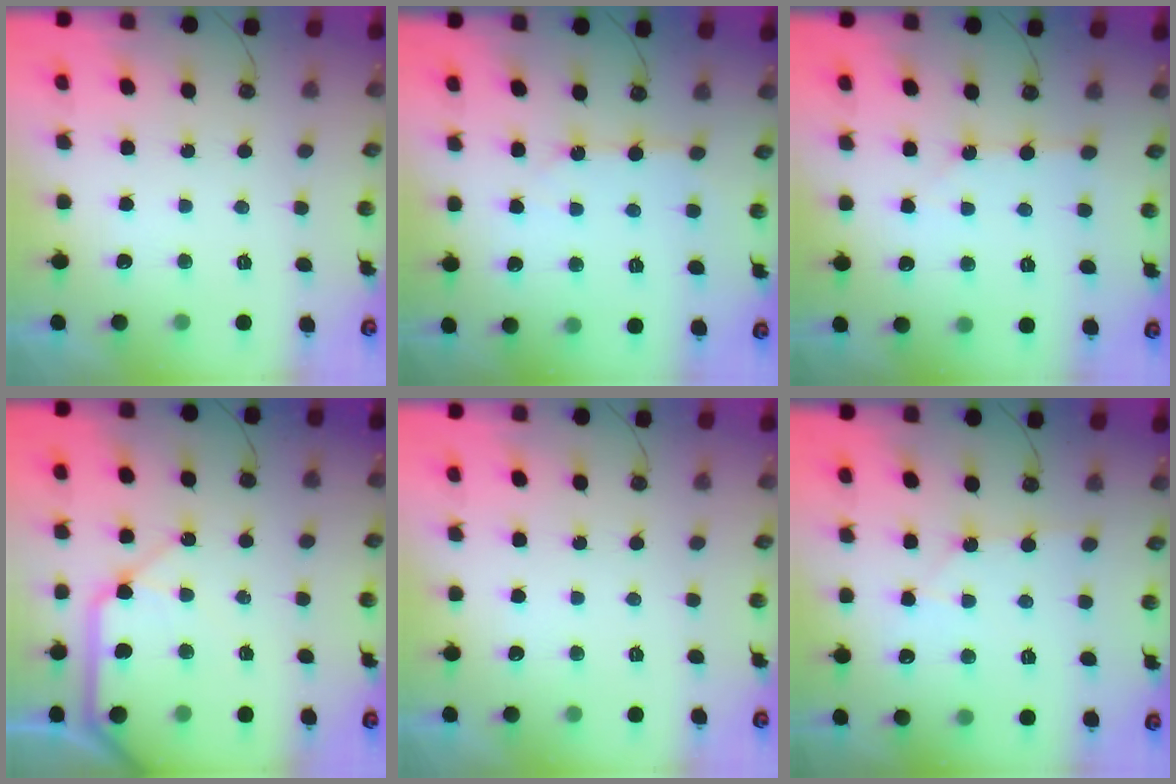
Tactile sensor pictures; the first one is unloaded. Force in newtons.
{"total": 5.7, "press": 5.7, "slide": 0.6}
{"total": 3.1, "press": 3.0, "slide": 0.4}
{"total": 11.7, "press": 11.6, "slide": 1.5}
{"total": 0.0}
{"total": 4.7, "press": 4.6, "slide": 0.7}